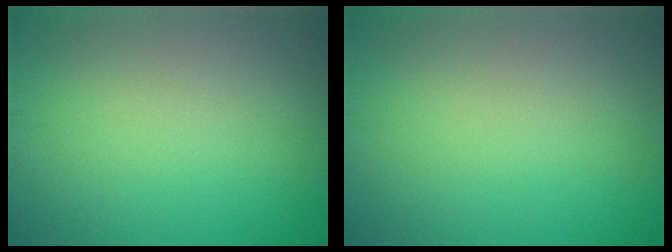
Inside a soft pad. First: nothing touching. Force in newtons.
{"total": 0.0}